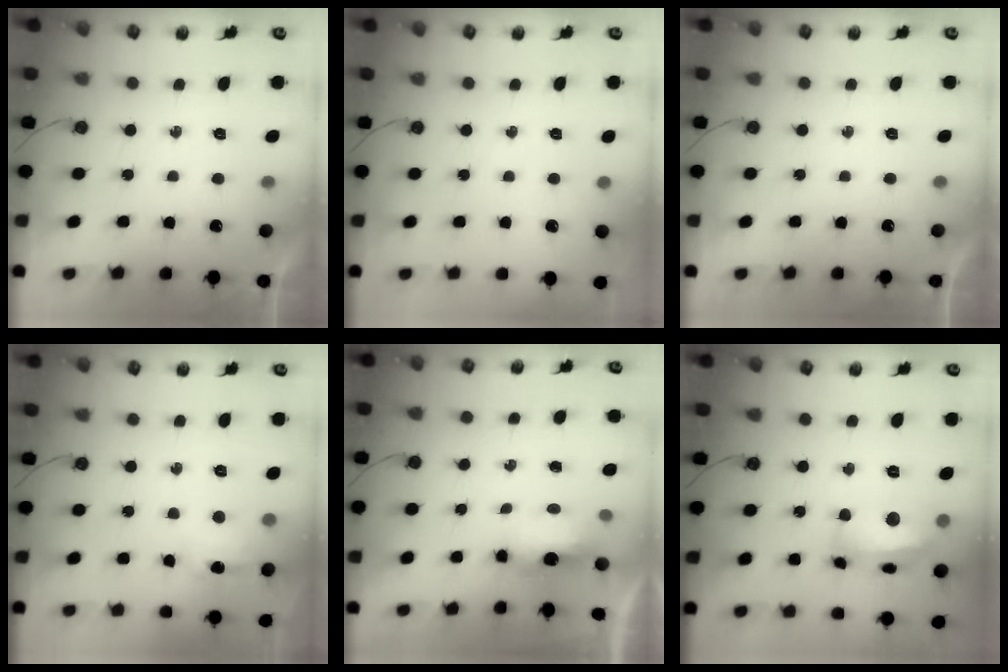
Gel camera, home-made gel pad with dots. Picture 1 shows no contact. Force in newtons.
{"total": 0.0}
{"total": 0.0}
{"total": 8.1, "press": 8.1, "slide": 0.8}
{"total": 6.3, "press": 6.2, "slide": 1.0}
{"total": 15.6, "press": 15.4, "slide": 1.9}